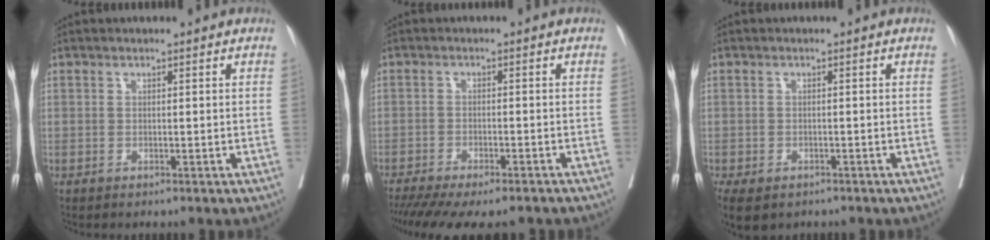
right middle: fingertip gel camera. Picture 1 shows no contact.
{"total": 14.4, "force": [-12.1, 3.4, 7.1], "torque": [-0.140, -0.026, -0.168]}
{"total": 9.1, "force": [-5.5, 5.7, 4.4], "torque": [-0.110, -0.017, -0.073]}